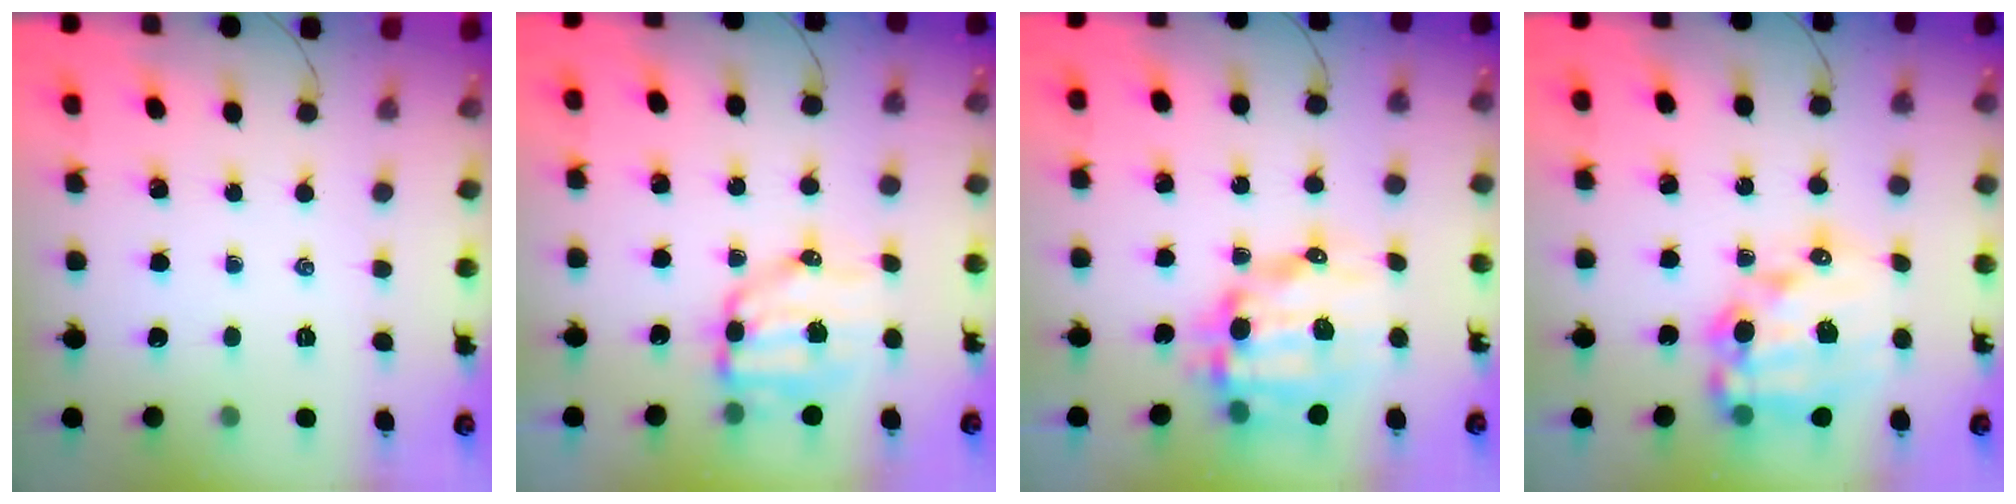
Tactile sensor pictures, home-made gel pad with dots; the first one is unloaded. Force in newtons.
{"total": 8.0, "press": 7.8, "slide": 1.8}
{"total": 11.9, "press": 11.5, "slide": 2.7}
{"total": 17.0, "press": 16.6, "slide": 3.7}